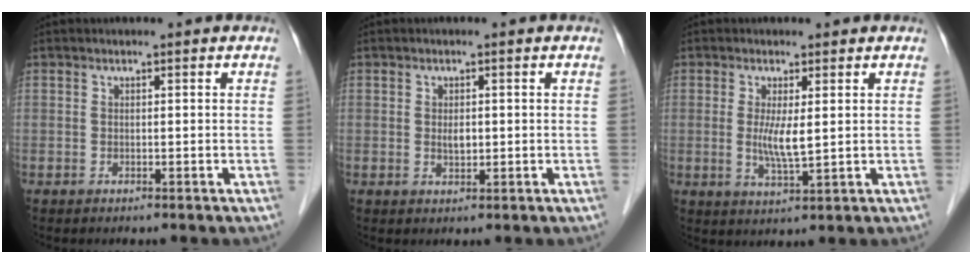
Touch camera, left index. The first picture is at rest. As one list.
[{"total": 1.8, "force": [0.1, 0.9, 1.5], "torque": [-0.028, -0.001, 0.003]}, {"total": 4.3, "force": [0.5, 0.5, 4.2], "torque": [-0.086, -0.010, 0.012]}]